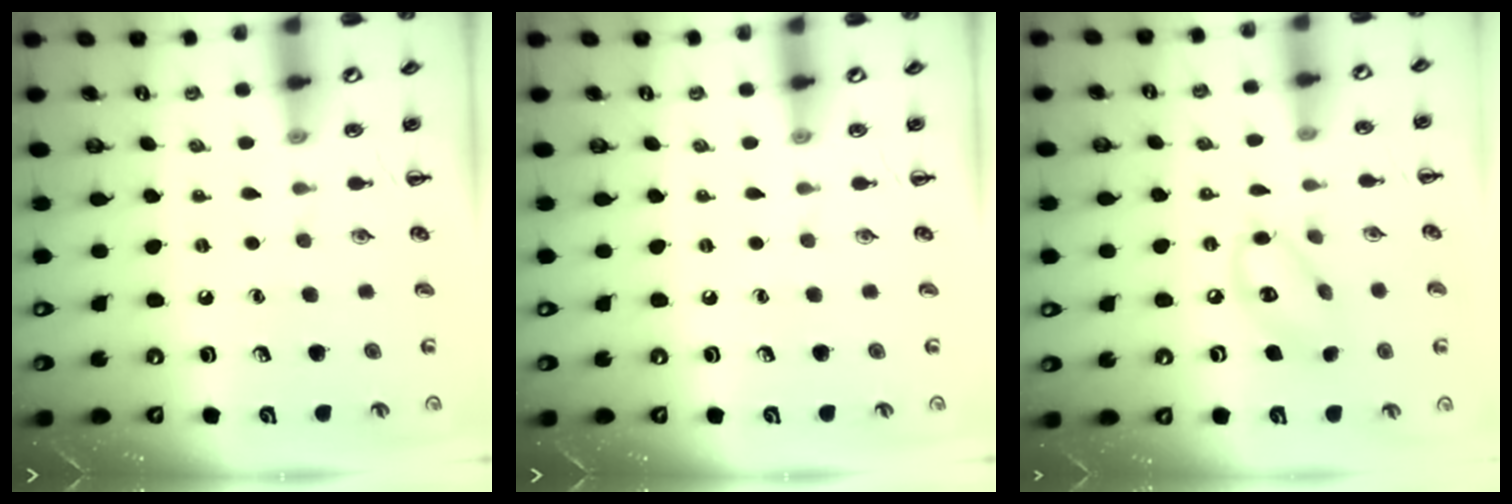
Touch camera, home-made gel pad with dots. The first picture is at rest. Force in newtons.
{"total": 0.0}
{"total": 9.4, "press": 9.2, "slide": 1.8}